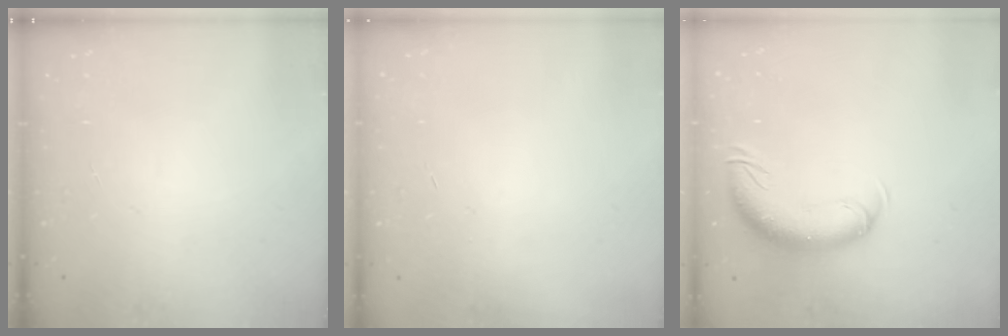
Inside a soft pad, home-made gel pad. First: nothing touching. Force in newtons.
{"total": 0.6, "press": 0.5, "slide": 0.2}
{"total": 12.1, "press": 11.8, "slide": 2.7}